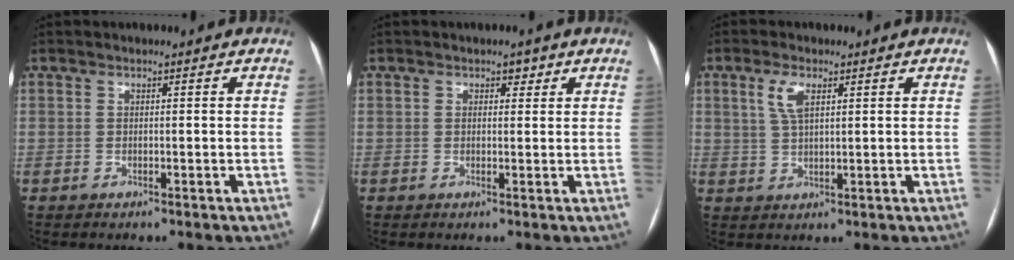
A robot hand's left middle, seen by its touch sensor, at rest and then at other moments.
{"total": 1.5, "force": [0.9, 1.0, 0.7], "torque": [-0.004, 0.002, 0.010]}
{"total": 3.8, "force": [1.7, 1.2, 3.2], "torque": [-0.071, 0.006, 0.036]}